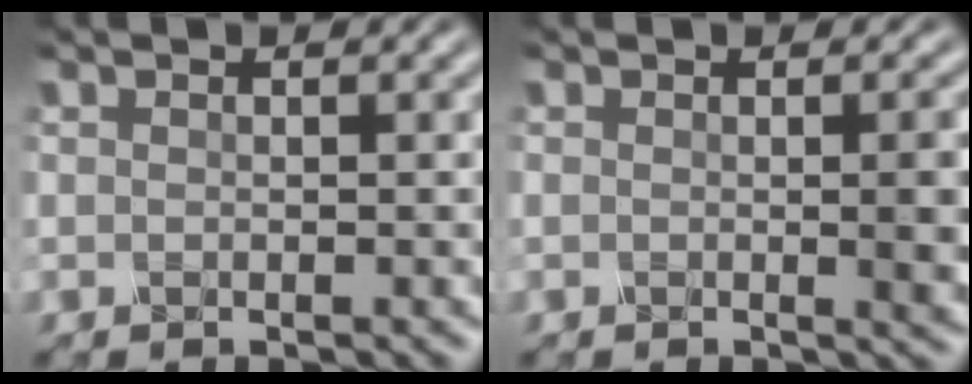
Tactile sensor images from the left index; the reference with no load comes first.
{"total": 3.2, "force": [-0.1, 0.8, 3.0], "torque": [-0.031, 0.002, -0.001]}